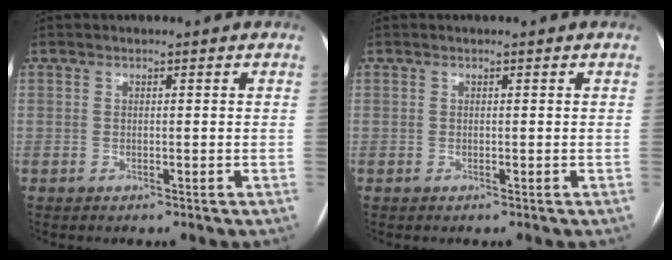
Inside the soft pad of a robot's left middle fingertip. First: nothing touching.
{"total": 0.0}